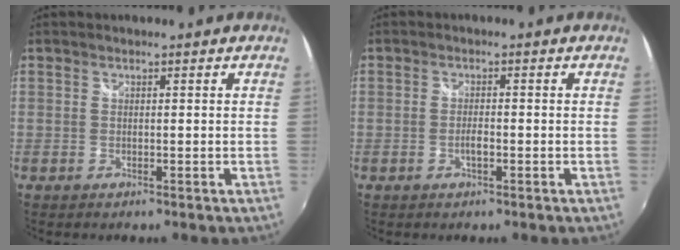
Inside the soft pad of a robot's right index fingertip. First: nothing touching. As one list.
[{"total": 1.7, "force": [-0.7, 0.5, 1.5], "torque": [-0.030, 0.002, -0.013]}]